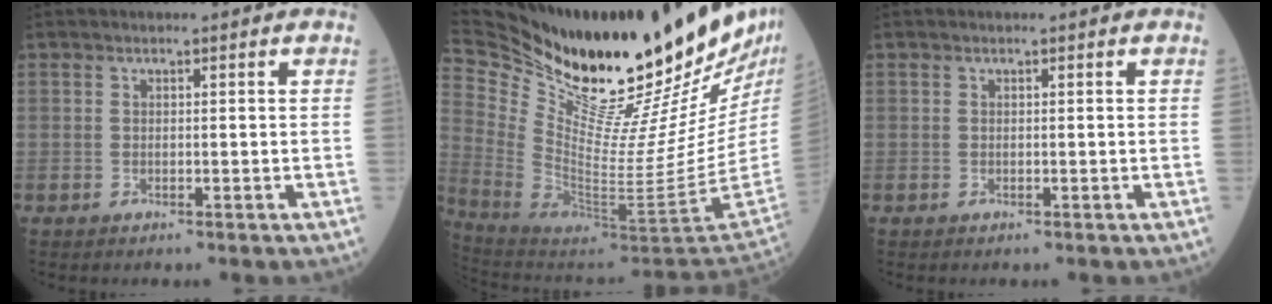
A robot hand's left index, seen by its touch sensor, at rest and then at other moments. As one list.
[{"total": 35.3, "force": [29.4, 2.4, 19.4], "torque": [-0.318, -0.134, 0.430]}, {"total": 0.0}]